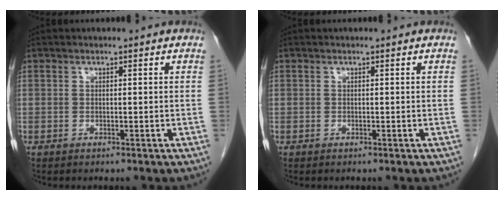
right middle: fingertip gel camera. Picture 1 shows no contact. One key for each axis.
{"total": 0.0}